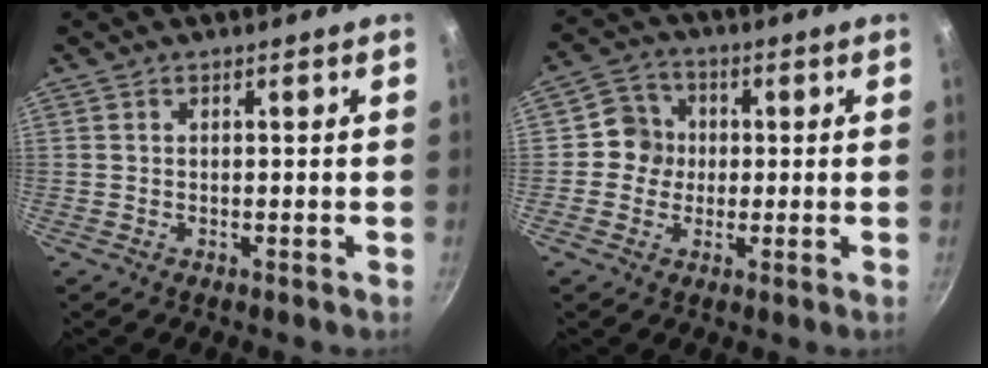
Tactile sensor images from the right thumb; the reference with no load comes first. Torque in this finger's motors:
{"motor_torque": [0.06, -0.15, 0.46, -0.25, 0.01]}